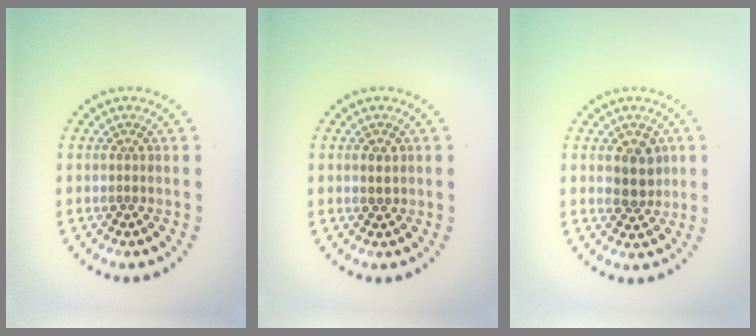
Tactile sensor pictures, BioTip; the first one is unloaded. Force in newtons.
{"total": 1.0, "press": 1.0, "slide": 0.2}
{"total": 3.0, "press": 2.8, "slide": 0.9}